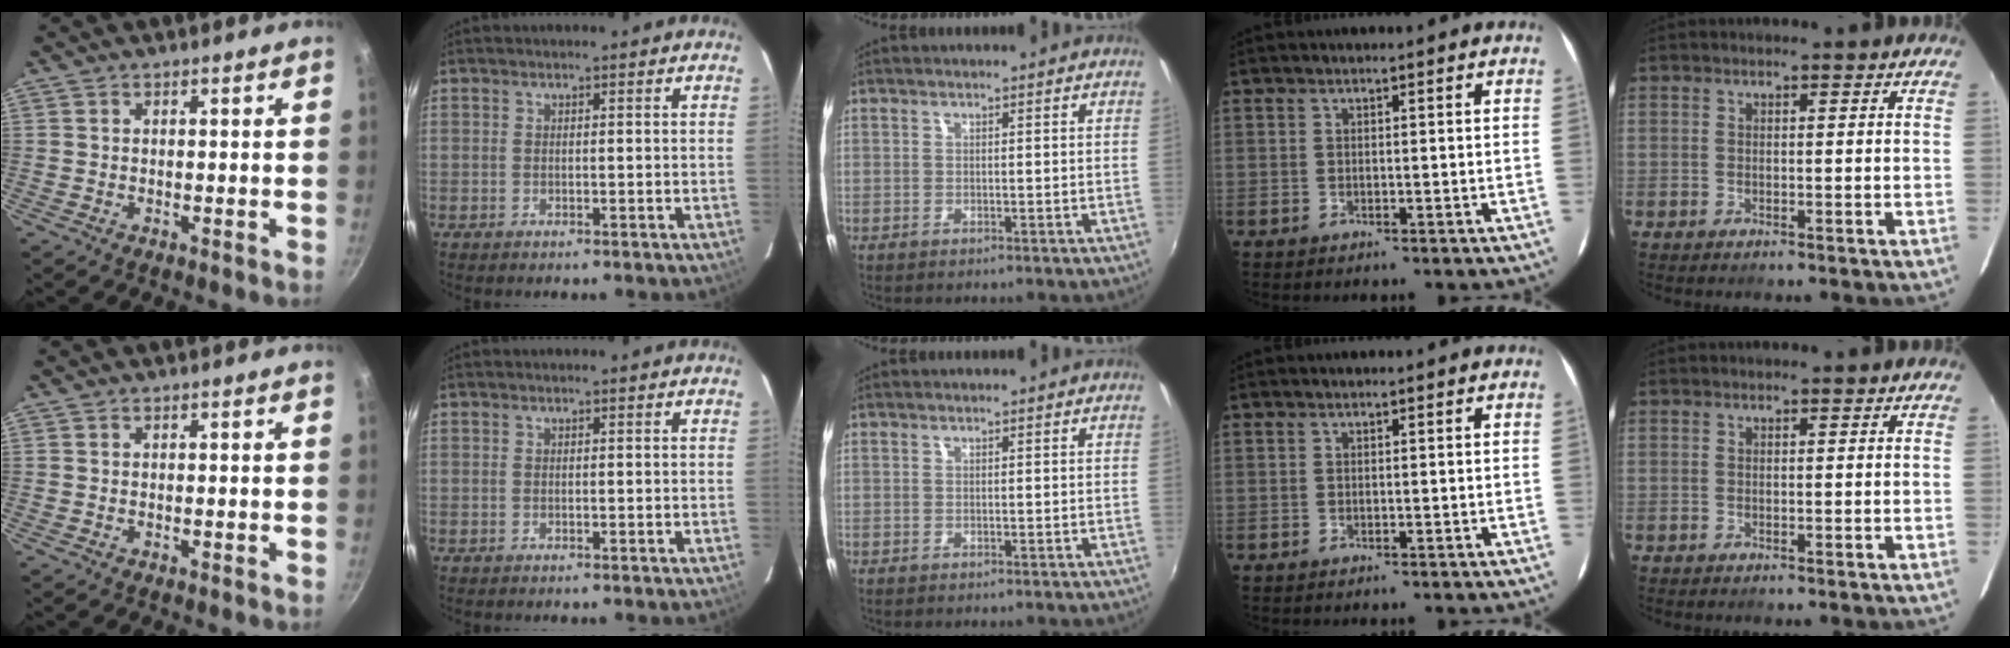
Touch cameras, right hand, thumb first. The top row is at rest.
{}